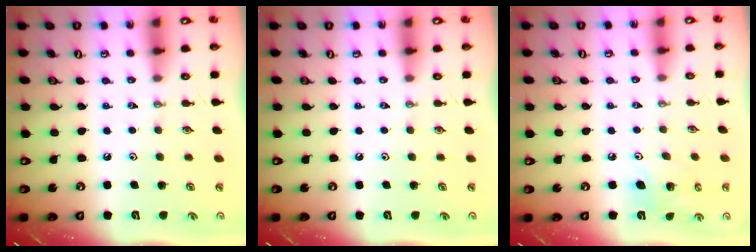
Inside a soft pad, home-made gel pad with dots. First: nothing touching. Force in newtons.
{"total": 0.0}
{"total": 7.9, "press": 7.7, "slide": 1.6}